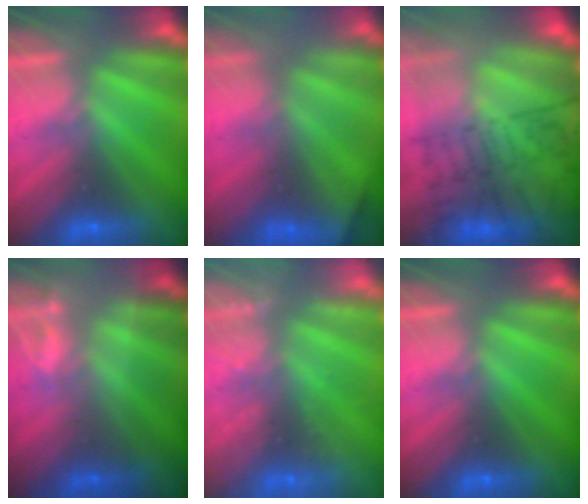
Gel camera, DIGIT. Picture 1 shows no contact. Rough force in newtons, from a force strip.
{"total": 6.4}
{"total": 8.3}
{"total": 1.8}
{"total": 2.4}
{"total": 0.0}